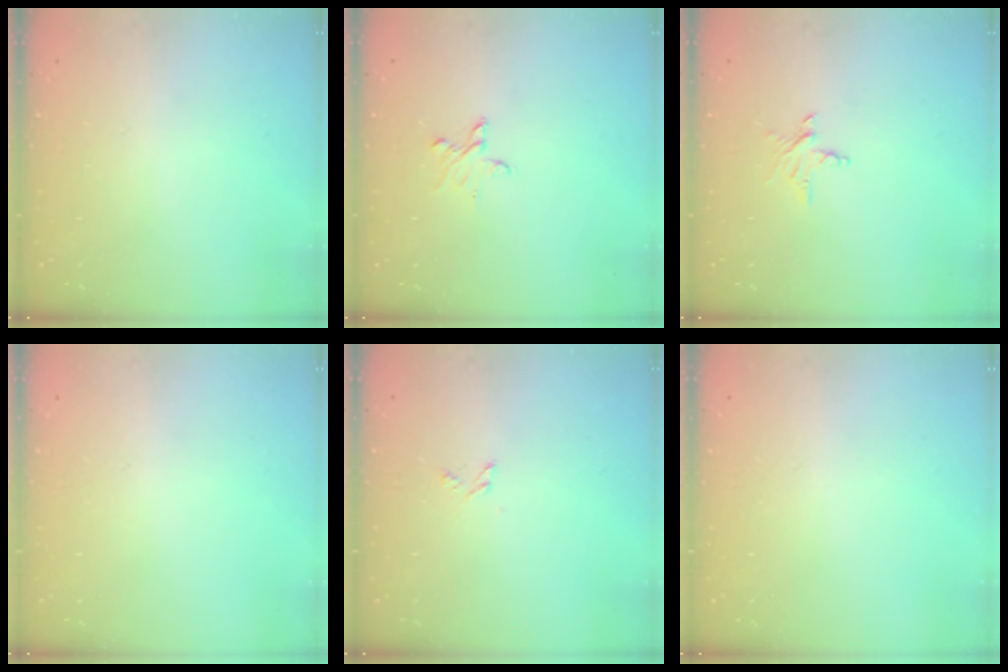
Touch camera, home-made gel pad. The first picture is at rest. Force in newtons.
{"total": 4.5, "press": 4.4, "slide": 0.3}
{"total": 3.7, "press": 3.7, "slide": 0.3}
{"total": 0.0}
{"total": 2.4, "press": 2.3, "slide": 0.3}
{"total": 0.0}